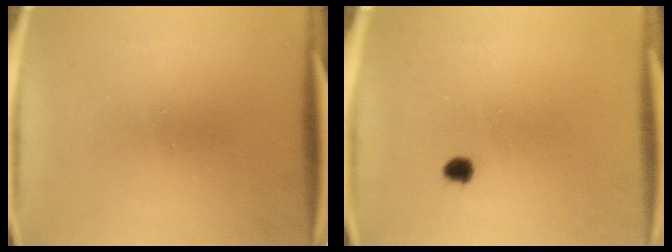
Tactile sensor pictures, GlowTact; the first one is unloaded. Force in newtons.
{"total": 1.7}